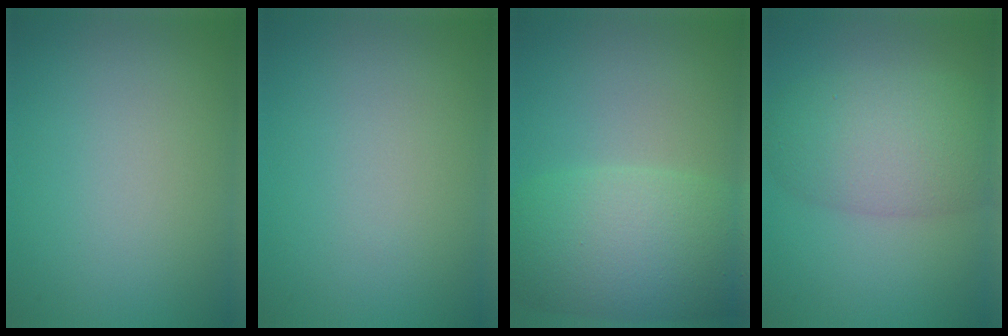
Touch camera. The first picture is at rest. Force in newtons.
{"total": 0.0}
{"total": 8.4, "press": 8.4, "slide": 0.4}
{"total": 6.3, "press": 6.3, "slide": 0.3}